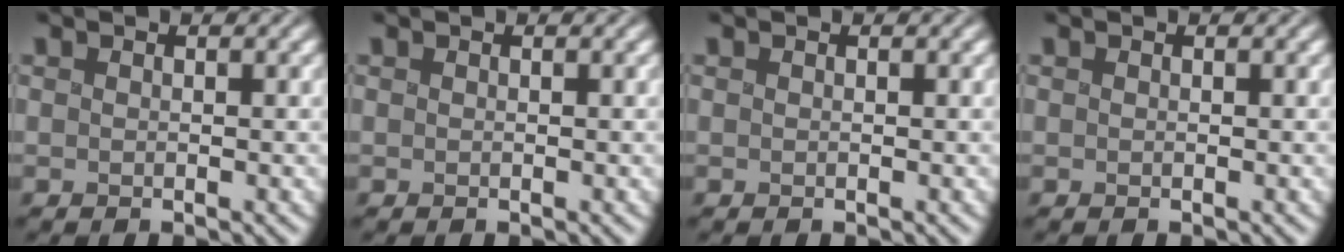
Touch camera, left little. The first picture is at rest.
{"total": 0.0}
{"total": 0.0}
{"total": 0.0}